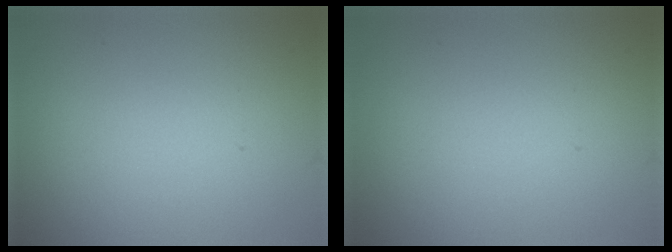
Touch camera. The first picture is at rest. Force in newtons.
{"total": 0.0}